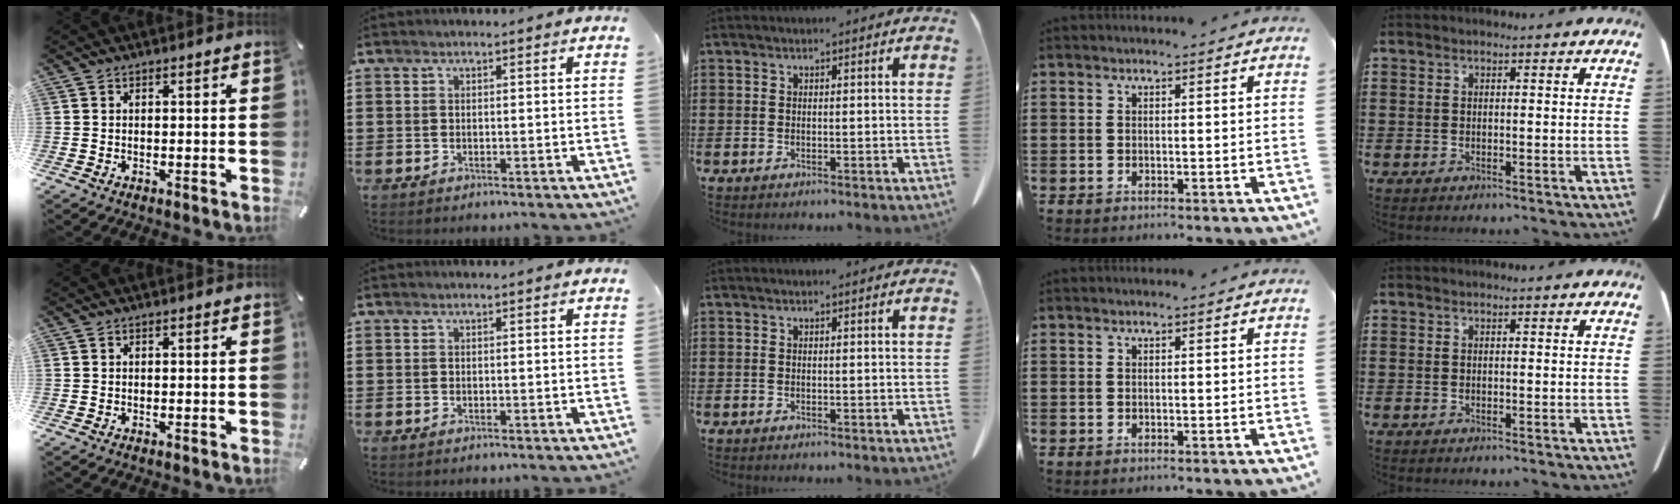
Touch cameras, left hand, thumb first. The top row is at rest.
{}